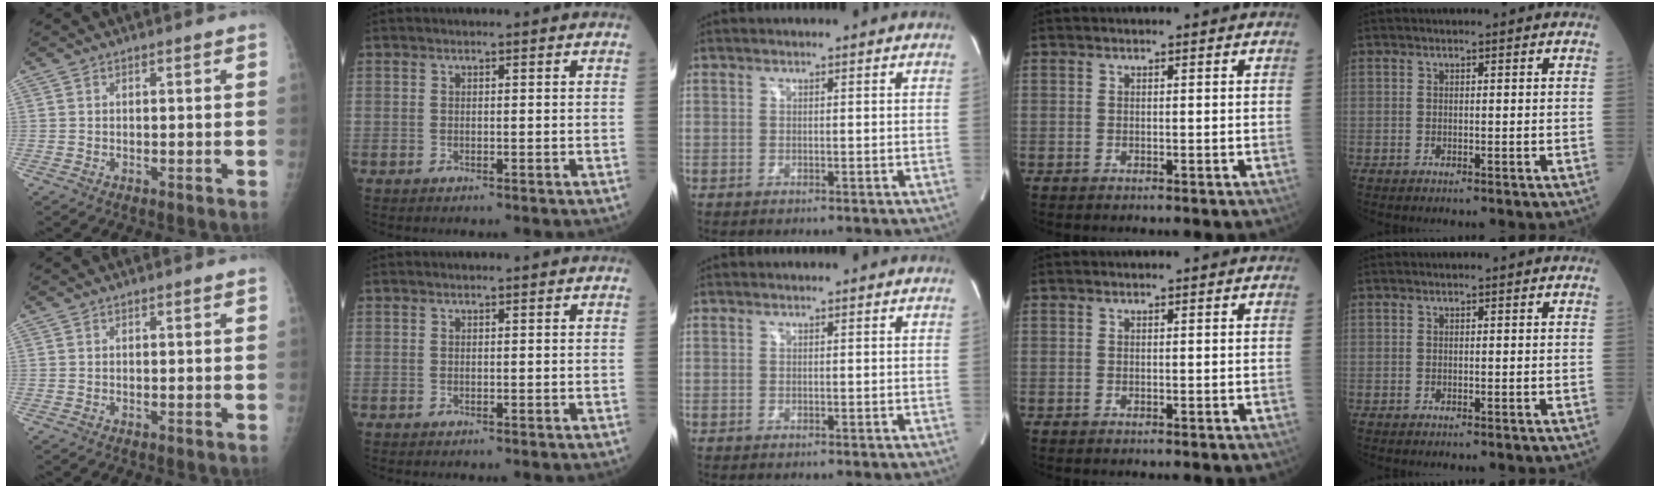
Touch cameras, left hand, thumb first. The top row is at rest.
{}